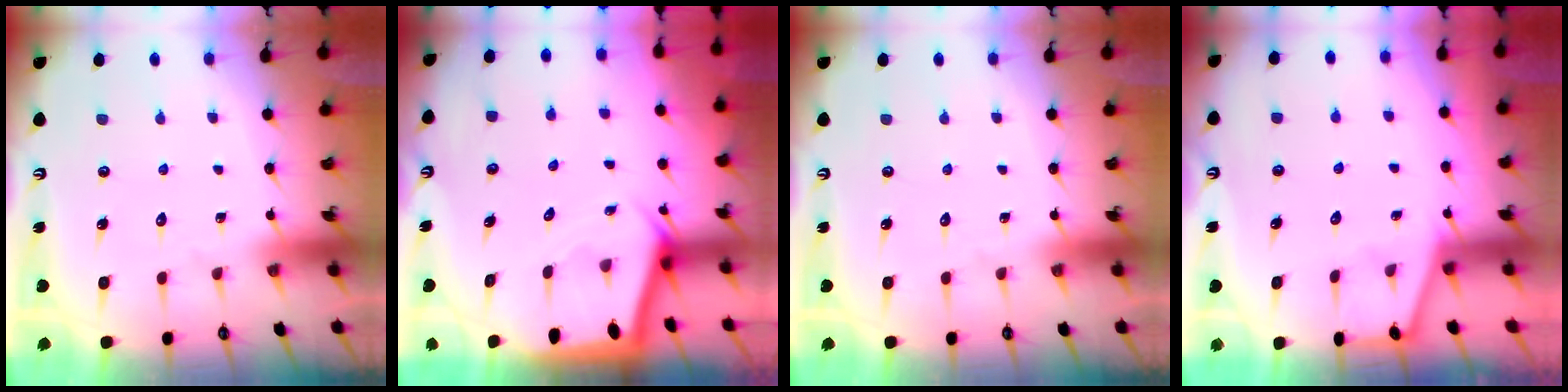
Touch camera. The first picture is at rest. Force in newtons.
{"total": 2.7, "press": 2.7, "slide": 0.3}
{"total": 0.0}
{"total": 1.4, "press": 1.4, "slide": 0.2}